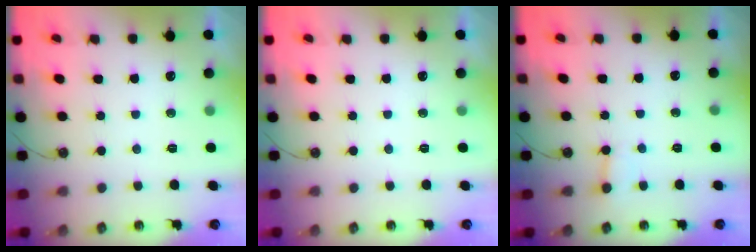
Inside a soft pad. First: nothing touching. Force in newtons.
{"total": 0.0}
{"total": 2.0, "press": 2.0, "slide": 0.0}